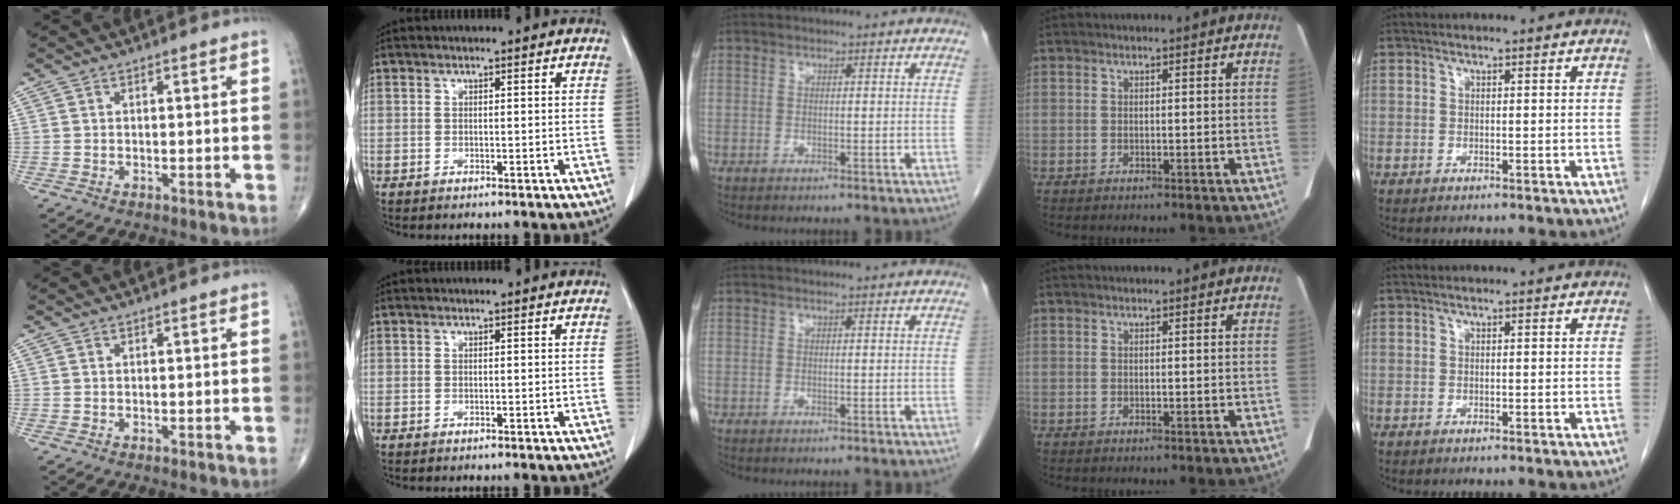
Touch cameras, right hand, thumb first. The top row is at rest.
{}